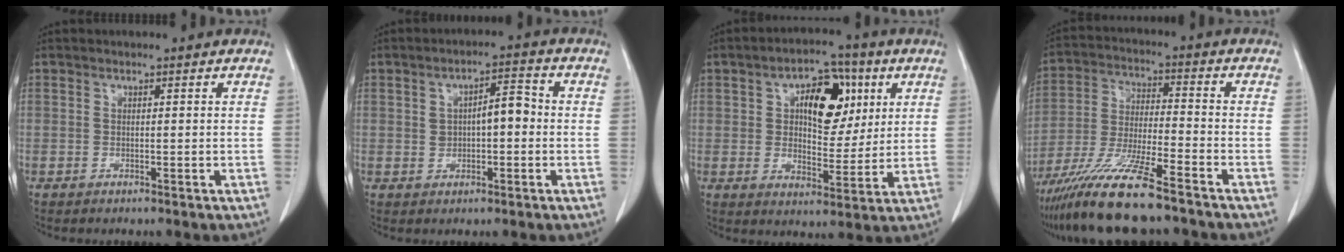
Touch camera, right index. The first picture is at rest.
{"total": 5.4, "force": [0.2, 2.4, 4.8], "torque": [-0.078, 0.024, 0.005]}
{"total": 11.7, "force": [3.9, 6.2, 9.1], "torque": [-0.141, 0.025, 0.066]}
{"total": 14.1, "force": [-10.8, 0.8, 9.0], "torque": [-0.180, -0.033, -0.193]}